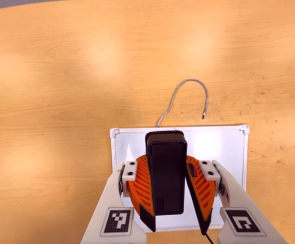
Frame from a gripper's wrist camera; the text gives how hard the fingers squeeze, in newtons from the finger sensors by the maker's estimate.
{"total": 10.0, "left": 10.0, "right": 10.1}